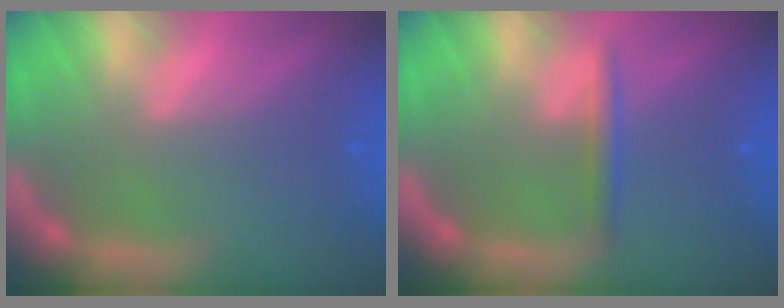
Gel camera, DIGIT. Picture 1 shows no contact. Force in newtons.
{"total": 1.9}